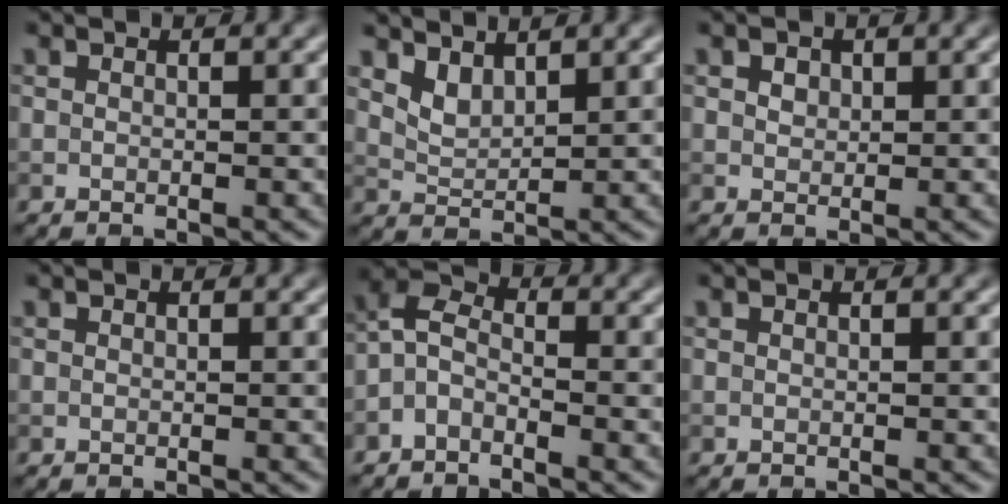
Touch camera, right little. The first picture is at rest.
{"total": 2.2, "force": [1.8, 0.9, 1.0], "torque": [-0.023, -0.006, 0.041]}
{"total": 1.4, "force": [0.8, 1.1, 0.6], "torque": [-0.010, 0.006, 0.005]}
{"total": 0.0}
{"total": 2.7, "force": [-1.5, 1.4, 1.7], "torque": [-0.037, 0.013, -0.044]}
{"total": 0.0}